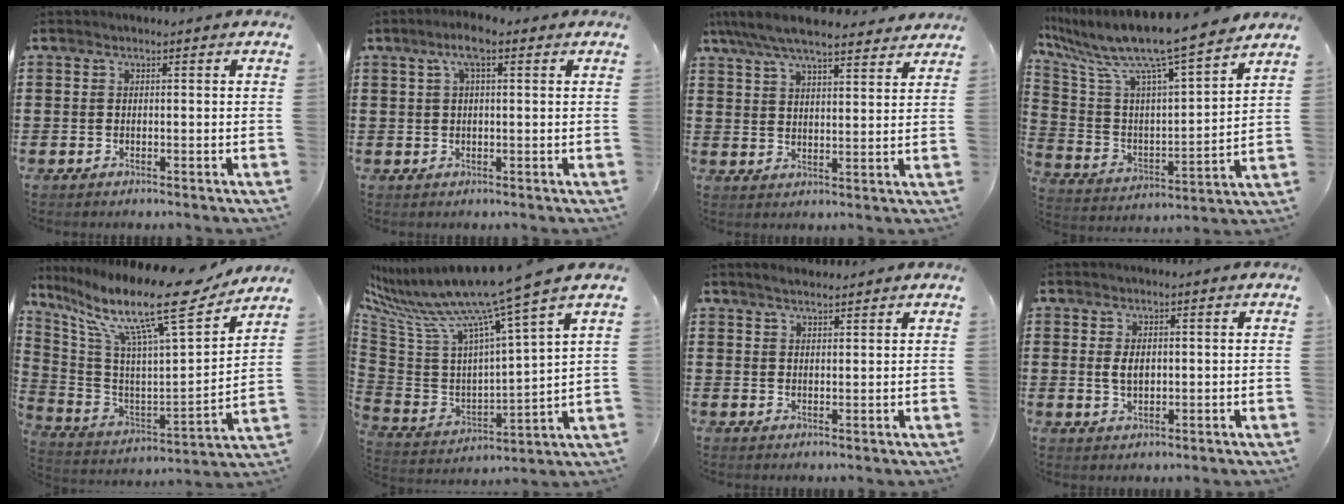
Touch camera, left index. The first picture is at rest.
{"total": 4.2, "force": [1.9, 1.0, 3.5], "torque": [-0.073, 0.009, 0.032]}
{"total": 7.0, "force": [6.2, 1.0, 3.1], "torque": [-0.080, -0.021, 0.111]}
{"total": 10.5, "force": [8.9, 0.1, 5.5], "torque": [-0.146, -0.071, 0.145]}
{"total": 16.1, "force": [11.3, 1.5, 11.4], "torque": [-0.220, -0.075, 0.172]}
{"total": 12.1, "force": [9.6, -1.1, 7.3], "torque": [-0.173, -0.077, 0.151]}
{"total": 2.1, "force": [1.9, 0.4, 0.8], "torque": [-0.020, 0.004, 0.037]}
{"total": 2.7, "force": [0.4, 1.5, 2.2], "torque": [-0.047, 0.006, 0.006]}